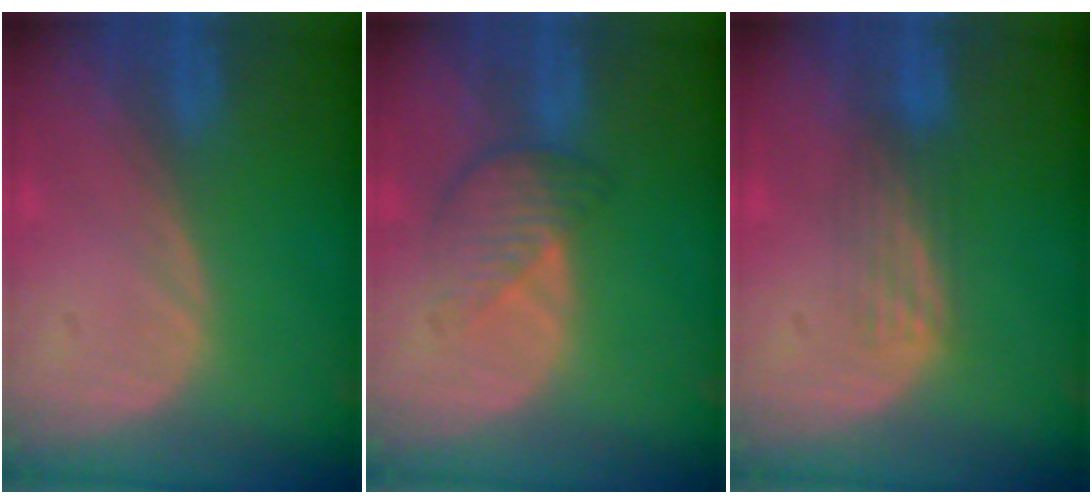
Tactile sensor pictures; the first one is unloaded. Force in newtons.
{"total": 4.5, "press": 4.1, "slide": 2.0}
{"total": 2.9, "press": 2.9, "slide": 0.2}